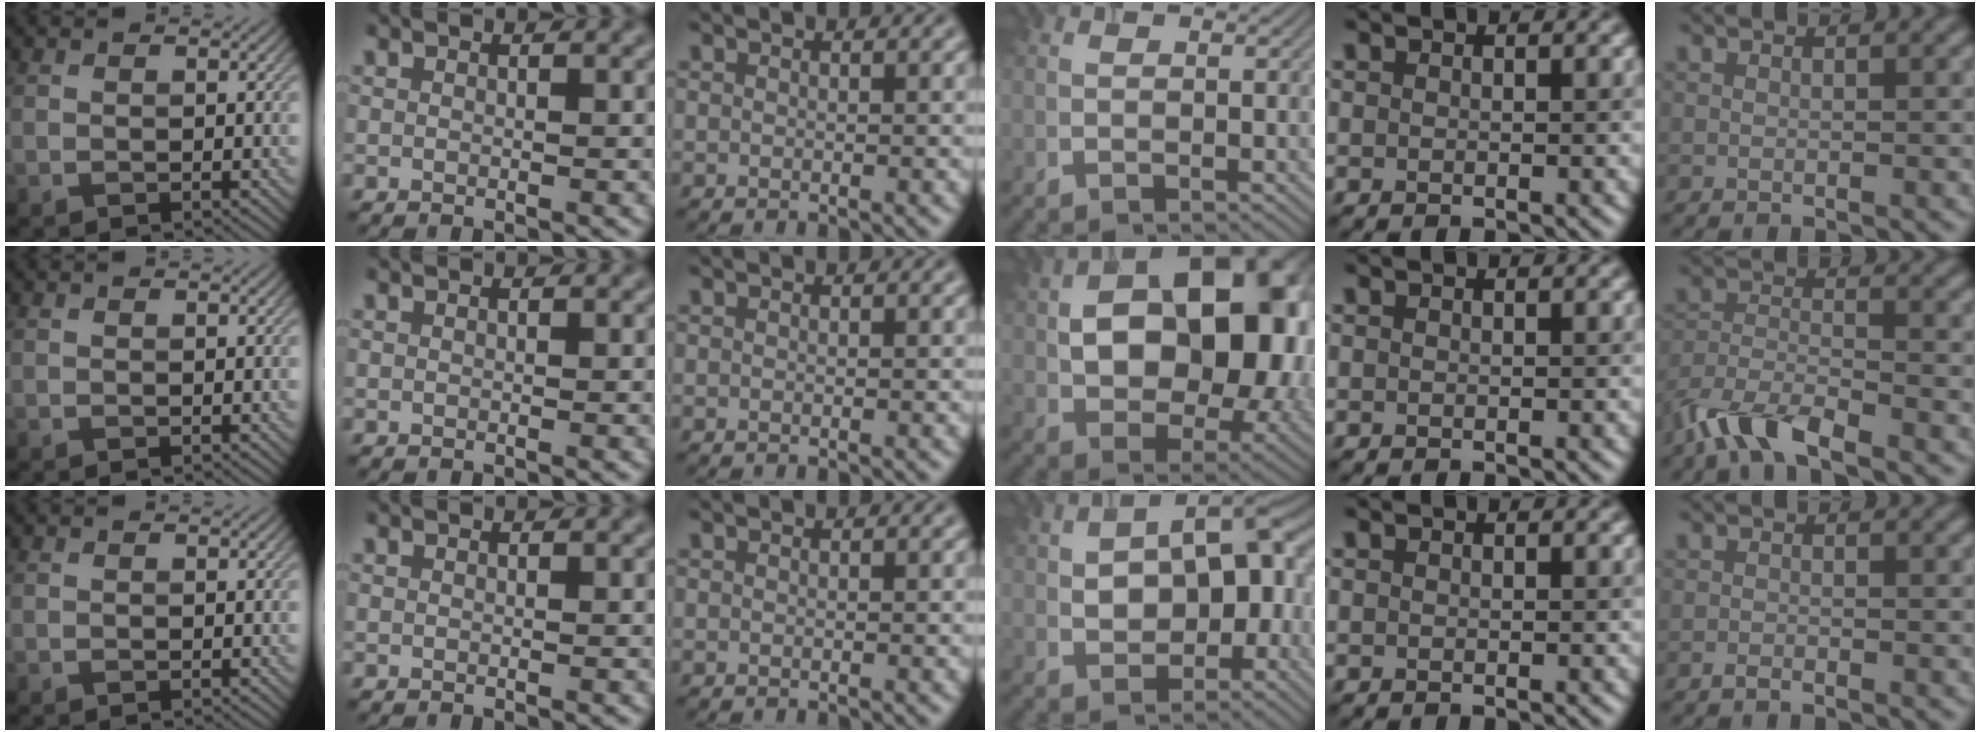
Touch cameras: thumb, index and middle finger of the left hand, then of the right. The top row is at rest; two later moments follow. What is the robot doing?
{"motion": "lift_and_place", "object": "timer"}